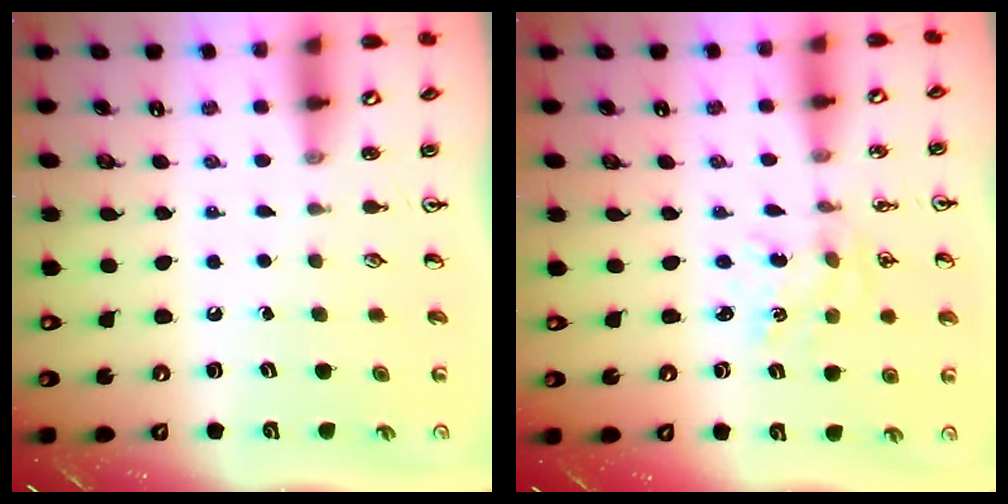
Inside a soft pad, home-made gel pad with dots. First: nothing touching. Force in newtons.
{"total": 1.7, "press": 1.7, "slide": 0.3}